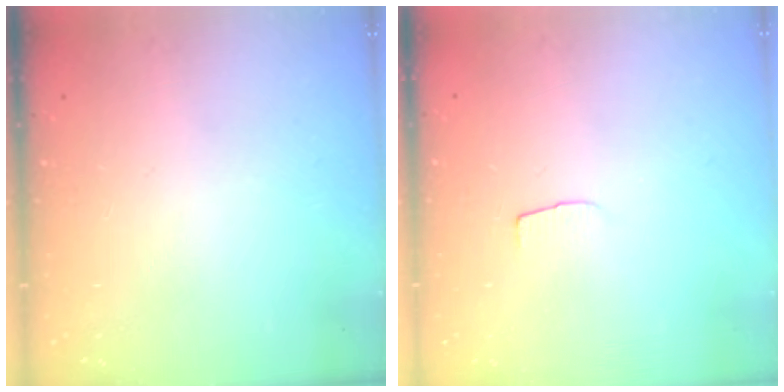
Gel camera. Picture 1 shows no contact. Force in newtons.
{"total": 3.7, "press": 3.7, "slide": 0.3}